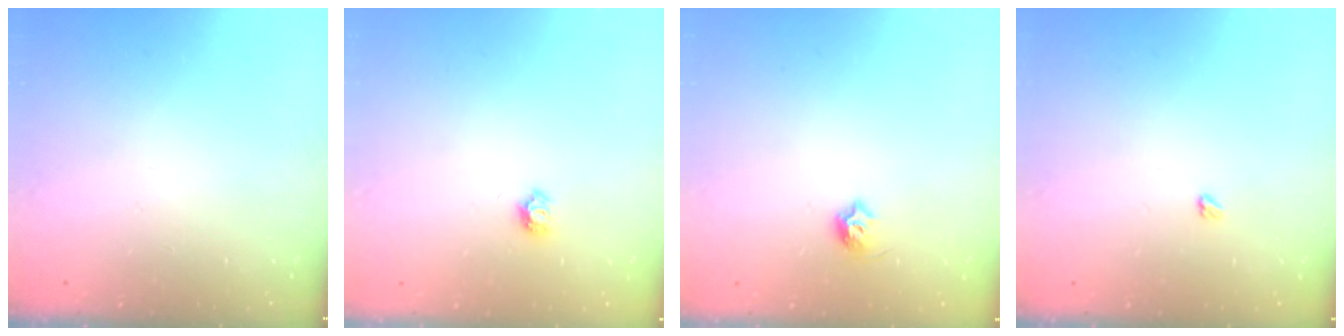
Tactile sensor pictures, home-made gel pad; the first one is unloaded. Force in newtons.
{"total": 5.3, "press": 5.2, "slide": 0.4}
{"total": 5.7, "press": 5.6, "slide": 1.0}
{"total": 2.4, "press": 2.4, "slide": 0.4}